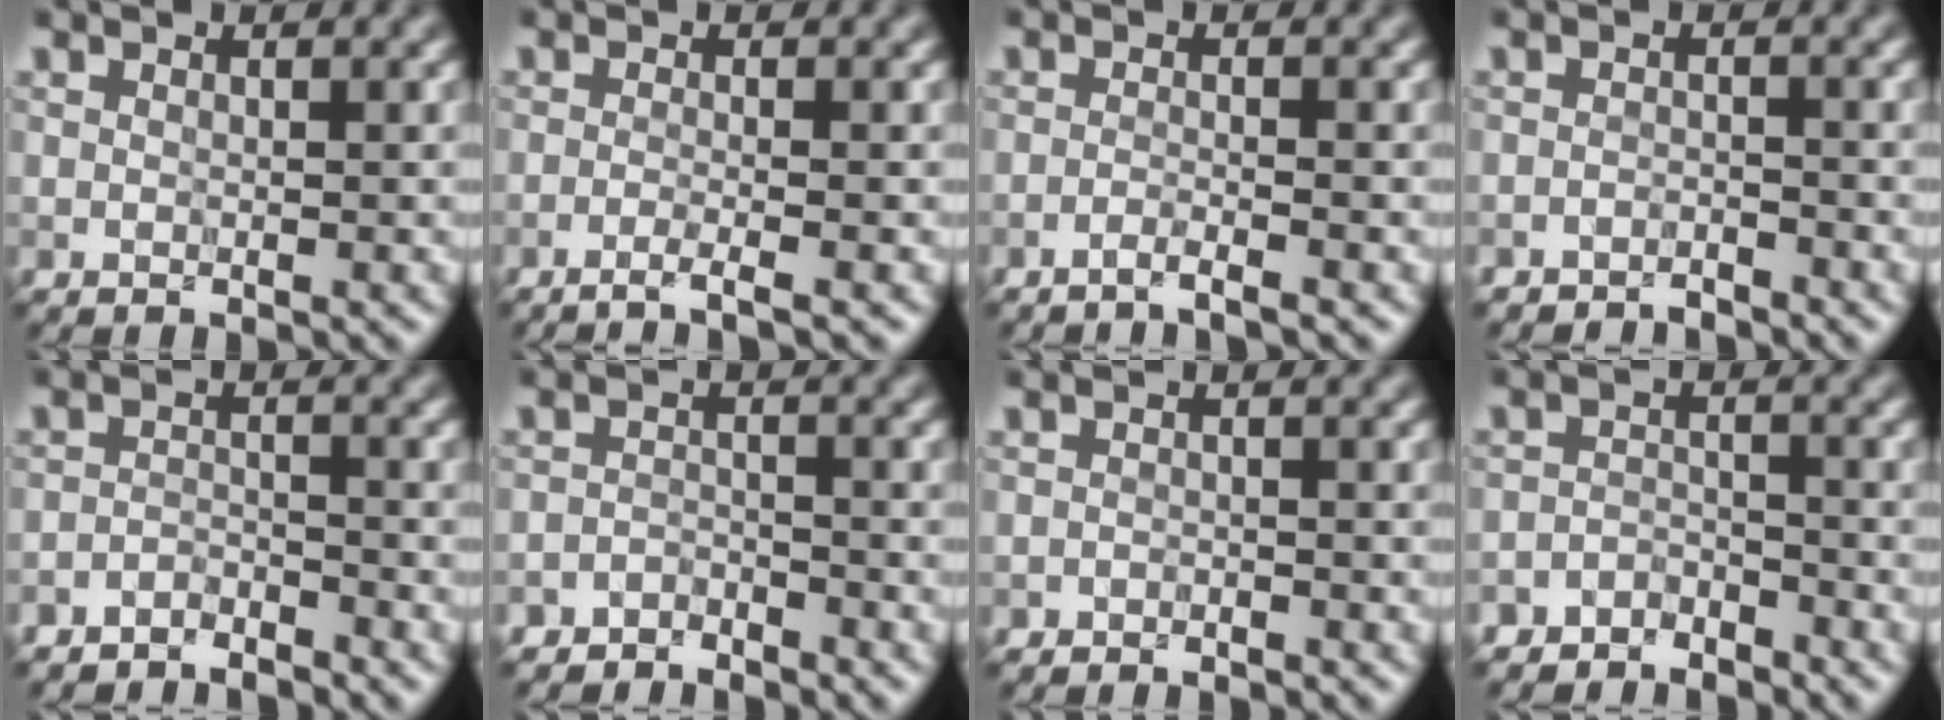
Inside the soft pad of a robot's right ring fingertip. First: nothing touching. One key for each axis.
{"total": 2.3, "fx": -1.5, "fy": 0.4, "fz": 1.7, "tx": -0.021, "ty": 0.004, "tz": -0.041}
{"total": 1.5, "fx": -1.2, "fy": 0.1, "fz": 0.9, "tx": -0.009, "ty": 0.003, "tz": -0.032}
{"total": 2.1, "fx": -2.1, "fy": 0.2, "fz": 0.1, "tx": 0.005, "ty": 0.000, "tz": -0.038}
{"total": 2.5, "fx": -2.4, "fy": 0.4, "fz": 0.2, "tx": -0.004, "ty": 0.001, "tz": -0.050}
{"total": 2.2, "fx": -2.1, "fy": 0.7, "fz": -0.1, "tx": 0.004, "ty": 0.005, "tz": -0.045}
{"total": 1.1, "fx": -1.0, "fy": 0.3, "fz": -0.1, "tx": 0.006, "ty": 0.003, "tz": -0.021}
{"total": 2.8, "fx": -2.6, "fy": 0.9, "fz": 0.0, "tx": 0.003, "ty": 0.005, "tz": -0.056}